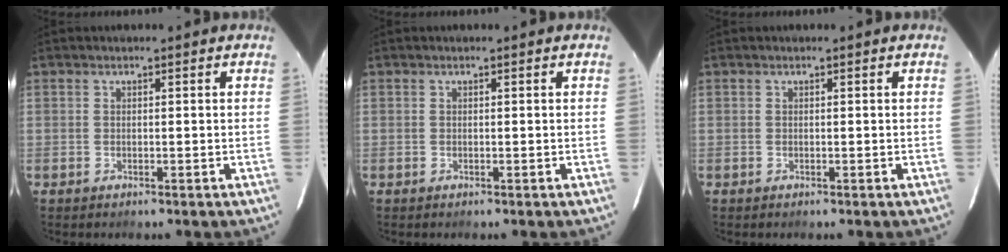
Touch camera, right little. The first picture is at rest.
{"total": 0.0}
{"total": 0.0}